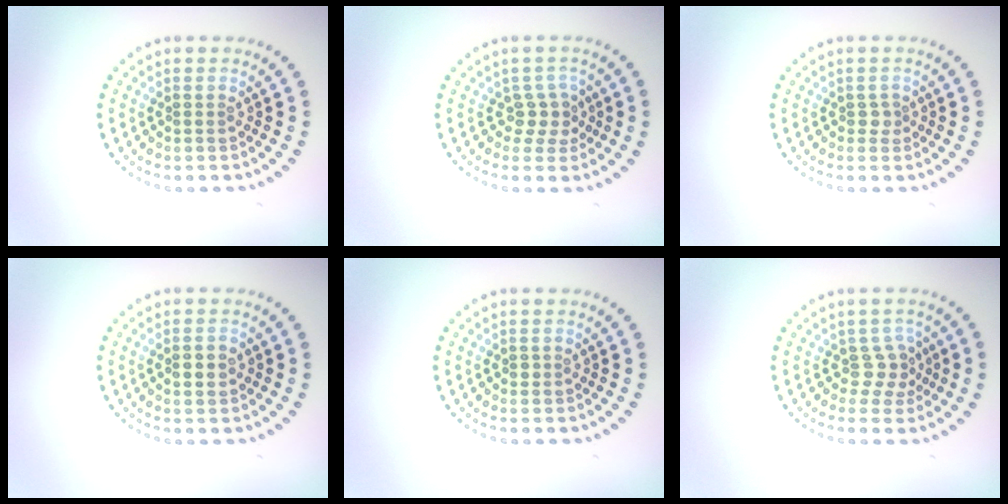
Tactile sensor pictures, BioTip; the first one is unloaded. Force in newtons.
{"total": 2.0, "press": 1.5, "slide": 1.3}
{"total": 1.0, "press": 0.7, "slide": 0.7}
{"total": 1.5, "press": 1.5, "slide": 0.1}
{"total": 0.5, "press": 0.3, "slide": 0.4}
{"total": 2.2, "press": 1.6, "slide": 1.5}